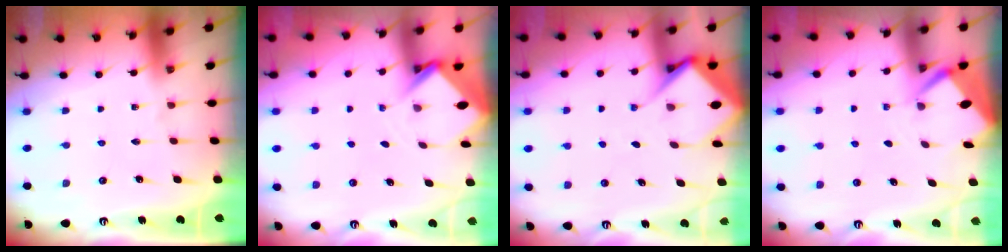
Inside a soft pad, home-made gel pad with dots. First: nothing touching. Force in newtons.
{"total": 2.9, "press": 2.9, "slide": 0.2}
{"total": 6.9, "press": 6.8, "slide": 0.8}
{"total": 2.5, "press": 2.5, "slide": 0.3}